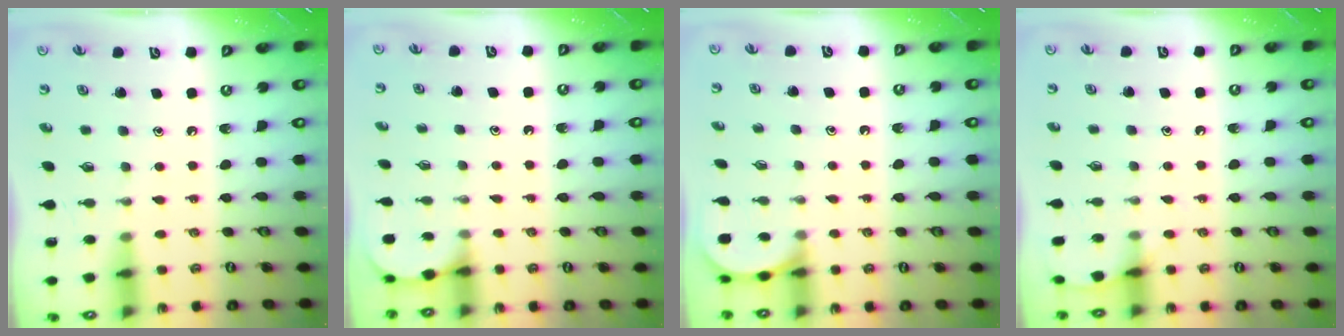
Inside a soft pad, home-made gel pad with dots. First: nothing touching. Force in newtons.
{"total": 2.4, "press": 2.4, "slide": 0.2}
{"total": 1.4, "press": 1.4, "slide": 0.1}
{"total": 5.5, "press": 5.5, "slide": 0.8}